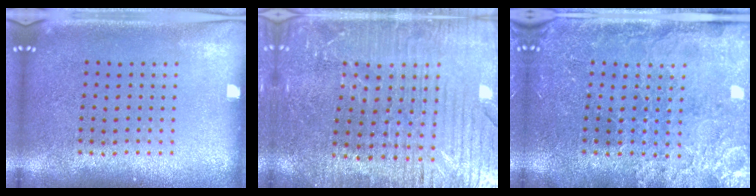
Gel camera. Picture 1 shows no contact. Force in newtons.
{"total": 3.7, "press": 3.6, "slide": 0.8}
{"total": 3.3, "press": 3.2, "slide": 0.8}